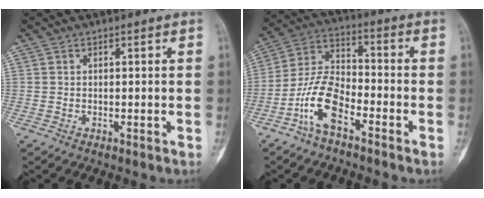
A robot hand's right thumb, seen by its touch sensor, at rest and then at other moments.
{"total": 10.4, "force": [-5.4, 4.6, 7.6], "torque": [-0.156, 0.046, -0.113]}